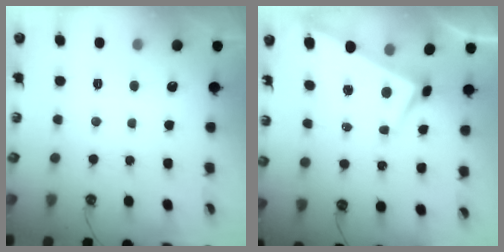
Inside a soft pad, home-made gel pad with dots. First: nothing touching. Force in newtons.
{"total": 2.5, "press": 2.3, "slide": 0.9}